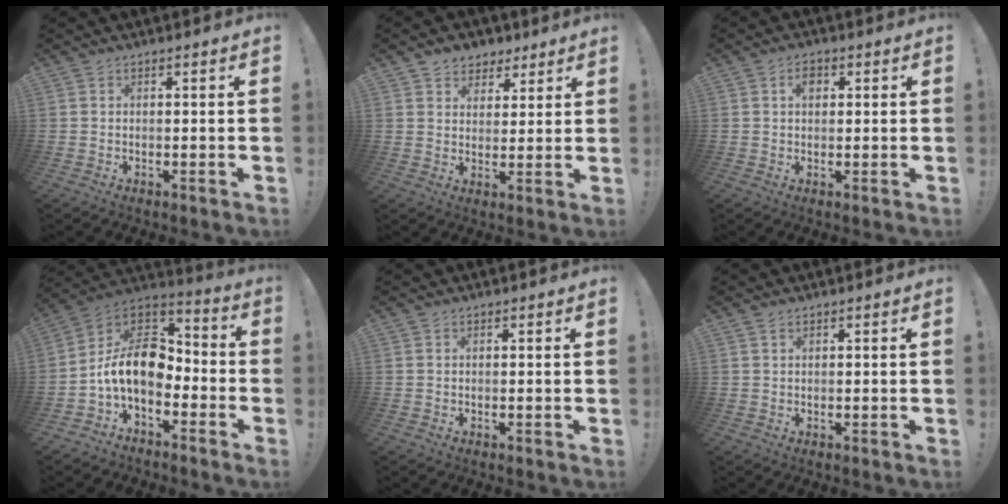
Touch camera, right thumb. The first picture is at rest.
{"total": 6.2, "force": [3.7, 4.9, 0.6], "torque": [0.004, -0.028, 0.072]}
{"total": 3.2, "force": [1.0, 2.3, 2.0], "torque": [-0.022, 0.000, 0.012]}
{"total": 14.5, "force": [-2.0, 9.6, 10.6], "torque": [-0.201, 0.014, -0.029]}
{"total": 0.0}
{"total": 0.8, "force": [0.6, 0.5, 0.3], "torque": [0.000, -0.002, 0.010]}